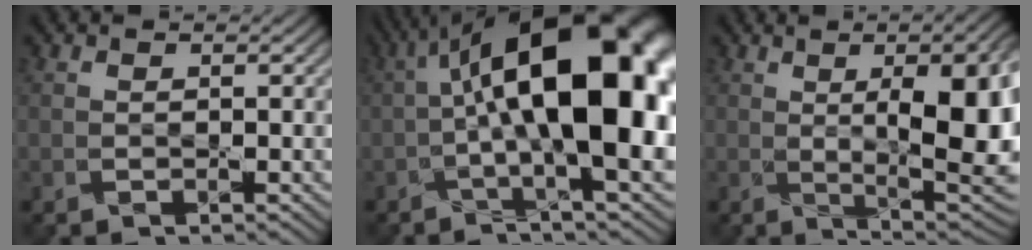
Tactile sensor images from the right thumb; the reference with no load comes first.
{"total": 19.6, "force": [0.9, 7.6, 18.0], "torque": [-0.280, 0.037, 0.008]}
{"total": 15.1, "force": [0.9, 5.3, 14.2], "torque": [-0.177, 0.010, 0.012]}